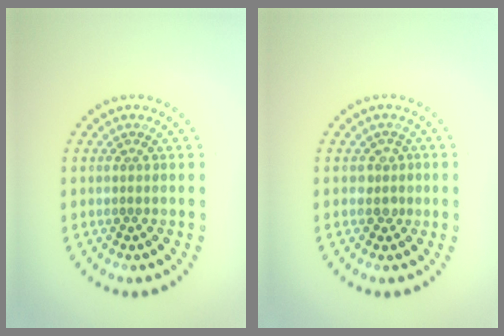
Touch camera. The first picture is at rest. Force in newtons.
{"total": 1.4, "press": 1.1, "slide": 0.8}